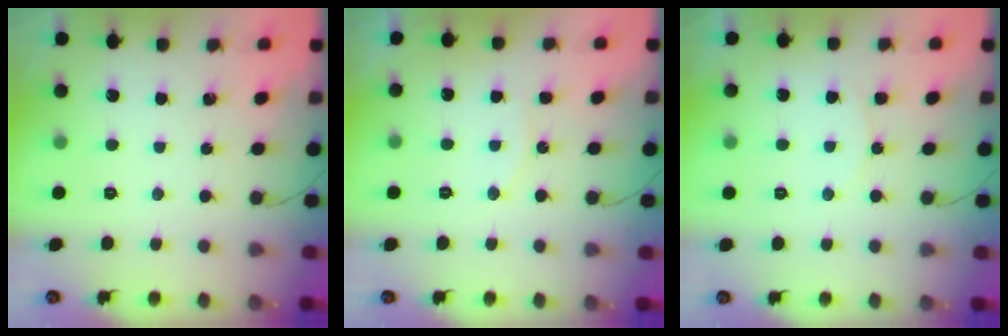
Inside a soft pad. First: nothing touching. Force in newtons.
{"total": 6.8, "press": 6.8, "slide": 0.7}
{"total": 5.6, "press": 5.5, "slide": 0.7}